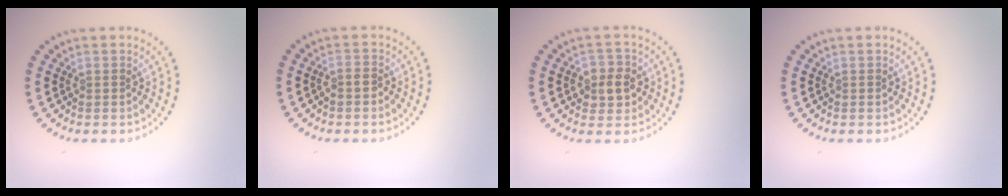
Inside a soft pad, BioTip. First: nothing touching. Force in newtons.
{"total": 0.8, "press": 0.6, "slide": 0.5}
{"total": 2.7, "press": 2.5, "slide": 0.9}
{"total": 0.0}